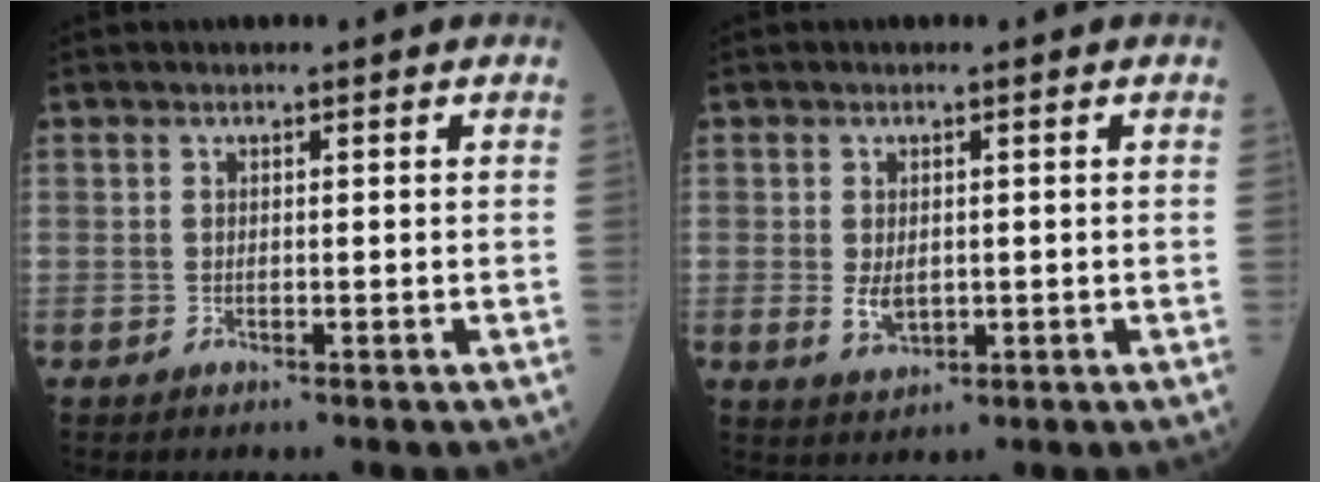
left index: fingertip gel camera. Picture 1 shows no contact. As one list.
[{"total": 3.1, "force": [-0.2, 1.9, 2.5], "torque": [-0.051, -0.007, 0.004]}]